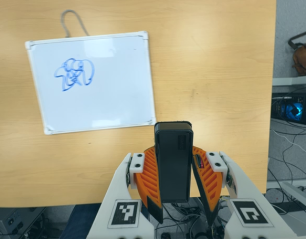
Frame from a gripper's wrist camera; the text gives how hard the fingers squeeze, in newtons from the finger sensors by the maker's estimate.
{"total": 8.1, "left": 7.6, "right": 8.7}